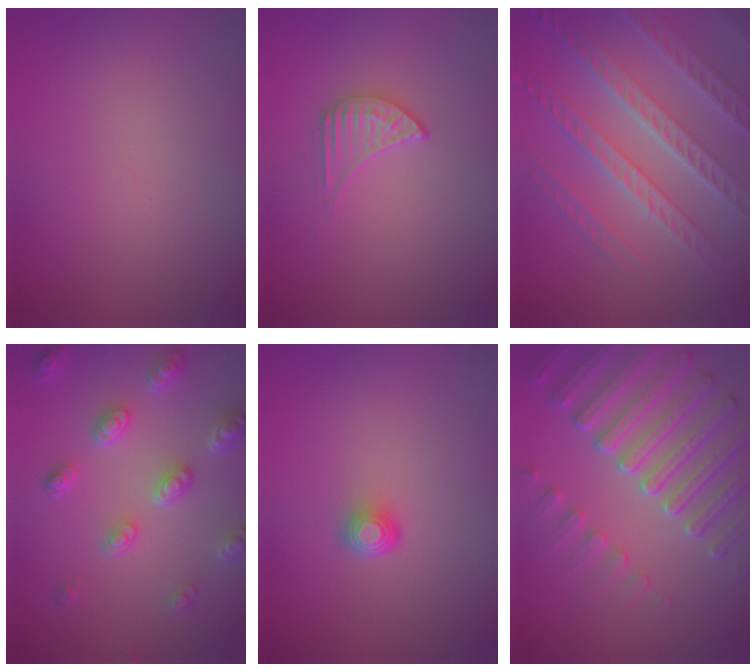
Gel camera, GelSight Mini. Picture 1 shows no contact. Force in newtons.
{"total": 2.3, "press": 2.3, "slide": 0.3}
{"total": 7.9, "press": 5.4, "slide": 5.8}
{"total": 4.7, "press": 3.8, "slide": 2.9}
{"total": 1.6, "press": 1.2, "slide": 1.0}
{"total": 7.2, "press": 5.6, "slide": 4.6}